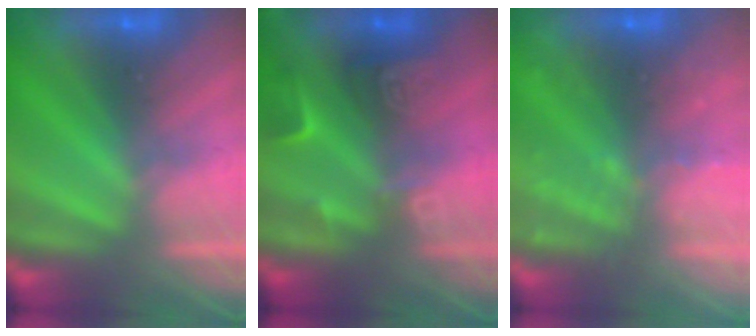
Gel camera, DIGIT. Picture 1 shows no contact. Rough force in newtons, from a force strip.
{"total": 2.6}
{"total": 5.9}